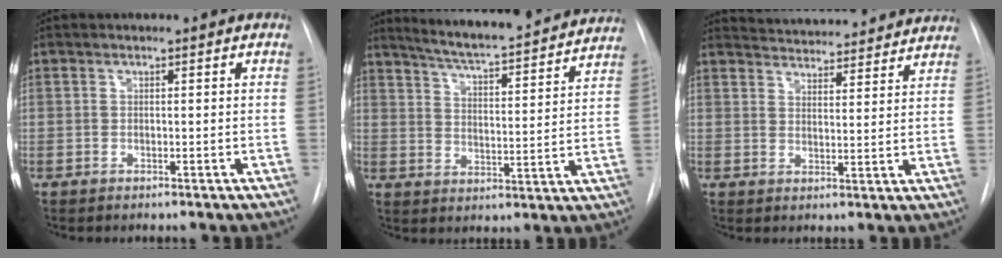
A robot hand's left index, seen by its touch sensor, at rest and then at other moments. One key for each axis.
{"total": 21.3, "fx": 19.5, "fy": 1.7, "fz": 8.4, "tx": -0.129, "ty": -0.030, "tz": 0.258}
{"total": 18.3, "fx": 17.4, "fy": 3.3, "fz": 4.6, "tx": -0.062, "ty": -0.003, "tz": 0.220}